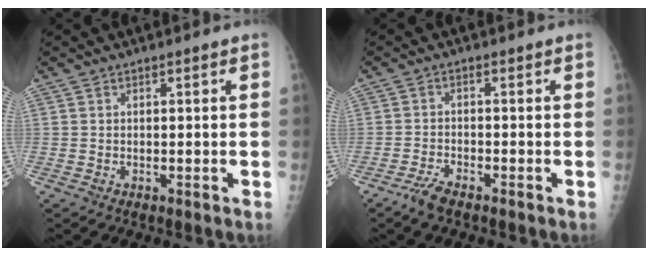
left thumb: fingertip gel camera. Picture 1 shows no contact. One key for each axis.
{"total": 3.2, "fx": -2.5, "fy": 1.0, "fz": 1.7, "tx": -0.044, "ty": 0.006, "tz": -0.049}